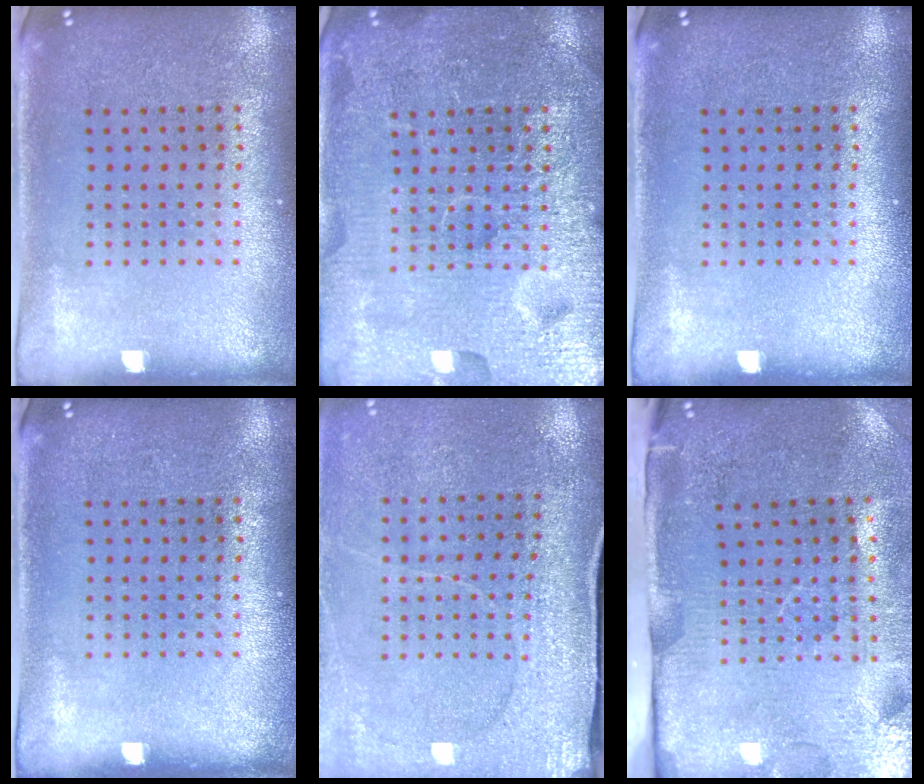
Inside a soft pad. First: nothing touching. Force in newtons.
{"total": 6.9, "press": 6.8, "slide": 0.8}
{"total": 0.0}
{"total": 0.0}
{"total": 2.9, "press": 2.9, "slide": 0.4}
{"total": 4.5, "press": 3.7, "slide": 2.7}